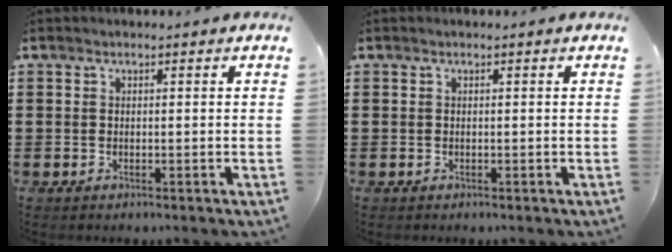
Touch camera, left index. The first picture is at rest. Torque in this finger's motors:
{"motor_torque": [0.00, 0.00, 0.00, 0.00]}